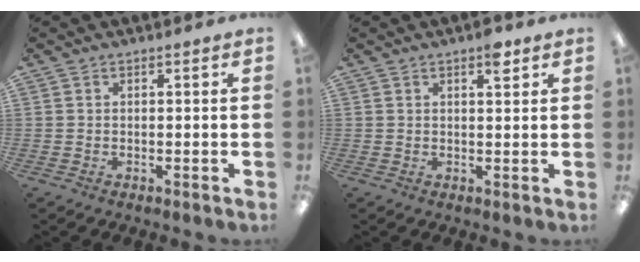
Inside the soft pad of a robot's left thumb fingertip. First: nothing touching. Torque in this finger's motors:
{"motor_torque": [0.50, 0.11, 0.76, -0.24, 0.00]}